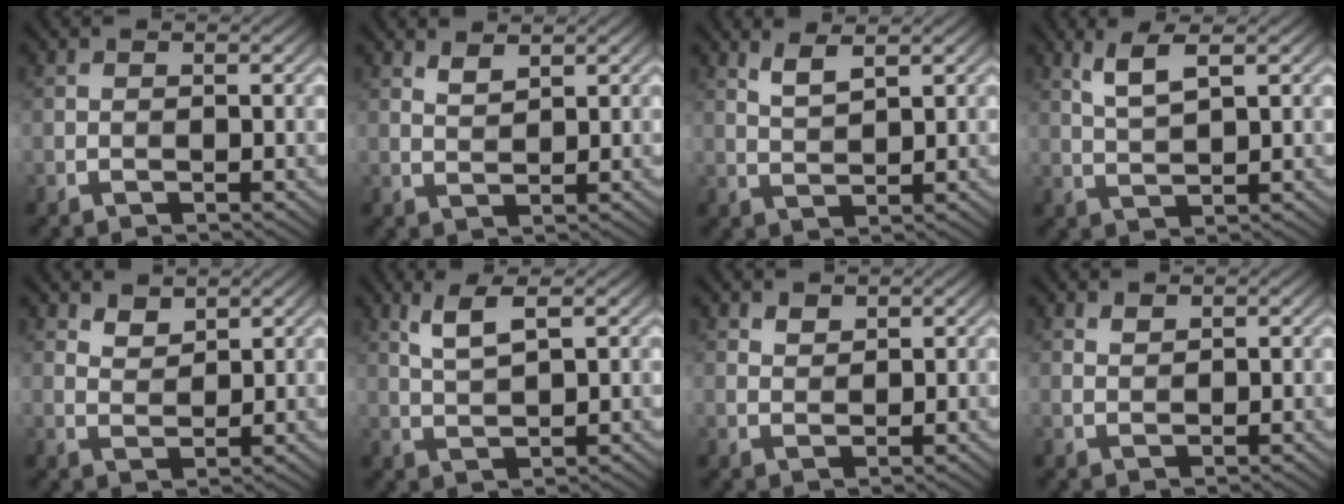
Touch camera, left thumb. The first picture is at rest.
{"total": 1.9, "force": [1.6, 0.5, 1.0], "torque": [-0.026, -0.001, 0.033]}
{"total": 2.9, "force": [2.1, 0.7, 2.0], "torque": [-0.049, 0.000, 0.046]}
{"total": 4.0, "force": [2.3, 0.9, 3.2], "torque": [-0.077, 0.002, 0.051]}
{"total": 2.8, "force": [2.3, 1.2, 1.1], "torque": [-0.023, -0.004, 0.049]}
{"total": 4.0, "force": [2.3, 0.8, 3.2], "torque": [-0.078, 0.002, 0.051]}
{"total": 1.7, "force": [1.4, 0.8, 0.6], "torque": [-0.015, -0.003, 0.030]}
{"total": 1.1, "force": [1.0, 0.3, 0.5], "torque": [-0.014, -0.002, 0.022]}